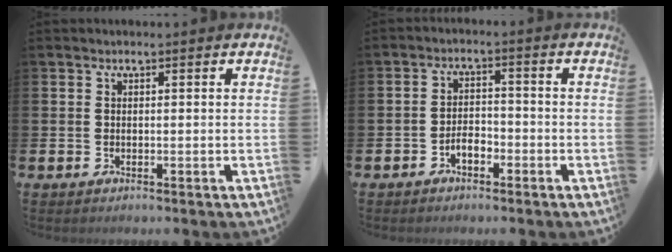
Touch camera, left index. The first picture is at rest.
{"total": 2.6, "force": [-1.7, 1.3, 1.4], "torque": [-0.034, 0.010, -0.035]}